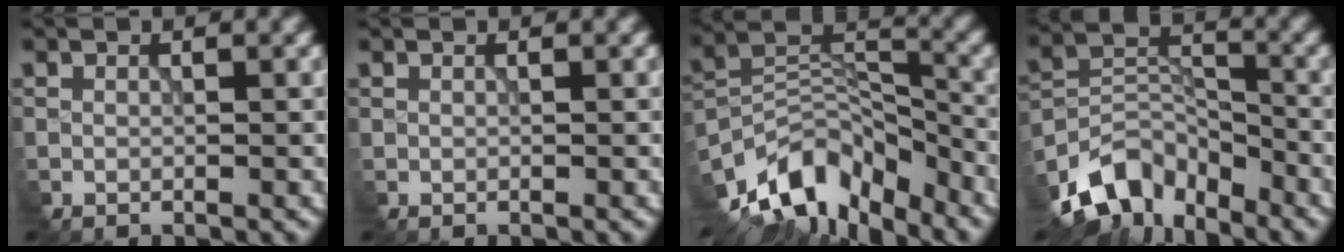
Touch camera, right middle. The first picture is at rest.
{"total": 0.0}
{"total": 9.7, "force": [-7.4, 4.4, 4.6], "torque": [-0.071, 0.002, -0.149]}
{"total": 7.8, "force": [-6.0, 4.1, 2.8], "torque": [-0.043, -0.005, -0.124]}